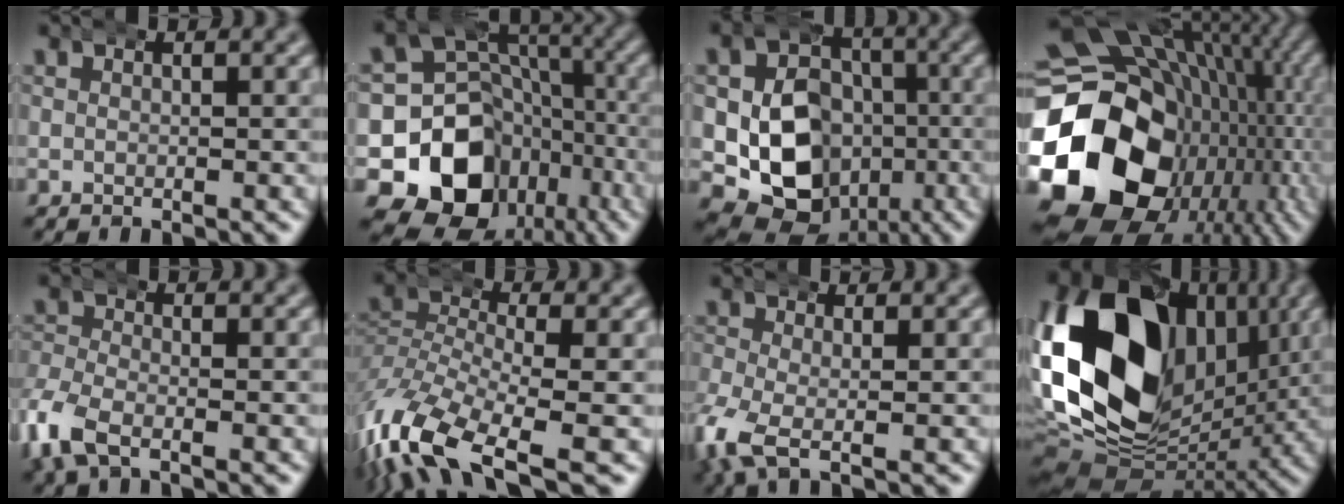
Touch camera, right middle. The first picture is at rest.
{"total": 20.6, "force": [-5.6, 17.2, 9.9], "torque": [-0.195, -0.076, -0.079]}
{"total": 13.5, "force": [-2.9, 11.2, 7.0], "torque": [-0.137, -0.055, -0.039]}
{"total": 31.0, "force": [-4.3, 23.0, 20.3], "torque": [-0.354, -0.072, -0.059]}
{"total": 4.5, "force": [-2.0, 3.0, 2.6], "torque": [-0.089, -0.018, -0.029]}
{"total": 9.4, "force": [-4.8, 4.9, 6.5], "torque": [-0.166, -0.052, -0.055]}
{"total": 4.0, "force": [-1.5, 2.2, 3.0], "torque": [-0.101, -0.030, -0.013]}
{"total": 26.7, "force": [2.2, 18.8, 18.7], "torque": [-0.309, -0.029, 0.051]}